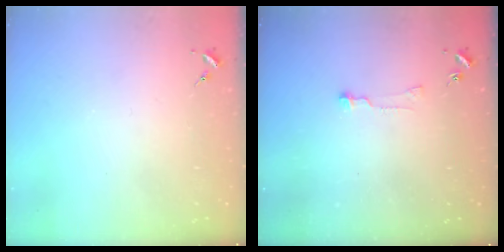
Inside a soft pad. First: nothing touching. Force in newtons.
{"total": 4.7, "press": 4.7, "slide": 0.3}